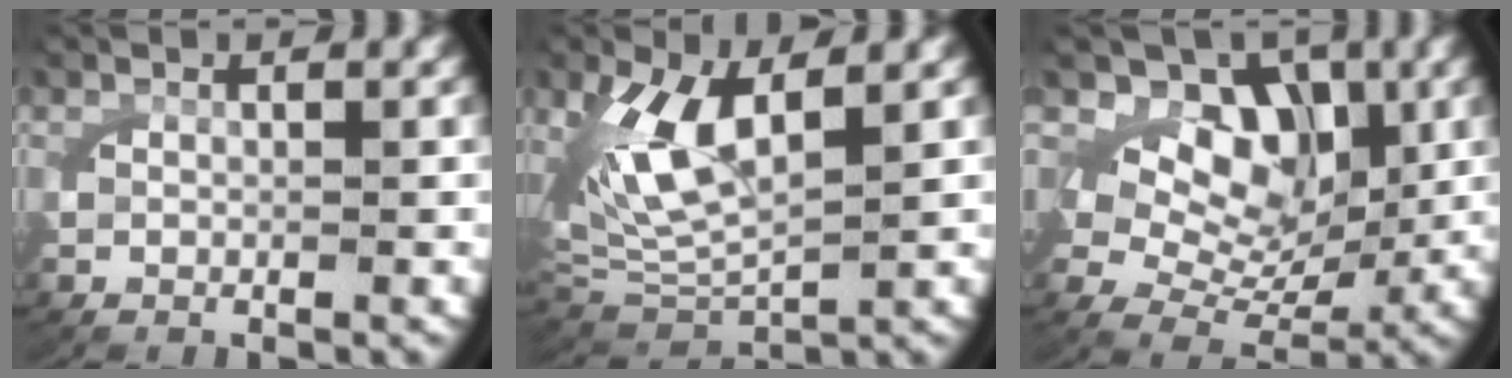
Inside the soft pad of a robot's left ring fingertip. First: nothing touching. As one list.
[{"total": 7.2, "force": [1.9, 4.5, 5.3], "torque": [-0.143, -0.008, 0.043]}, {"total": 8.8, "force": [1.8, 6.6, 5.6], "torque": [-0.098, -0.024, 0.033]}]